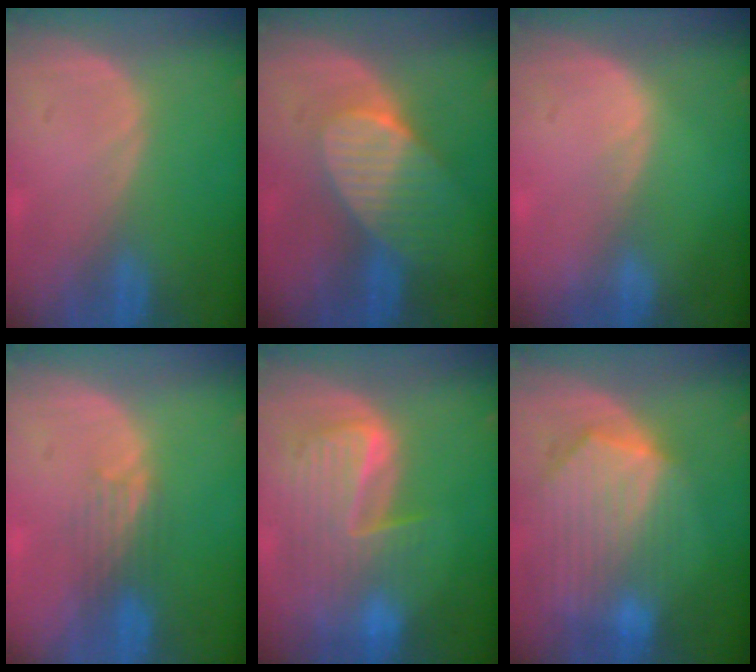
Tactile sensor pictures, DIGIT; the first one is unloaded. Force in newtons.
{"total": 7.4, "press": 6.7, "slide": 3.1}
{"total": 0.8, "press": 0.5, "slide": 0.7}
{"total": 3.7, "press": 3.2, "slide": 1.8}
{"total": 9.8, "press": 8.4, "slide": 5.0}
{"total": 10.4, "press": 9.2, "slide": 4.9}